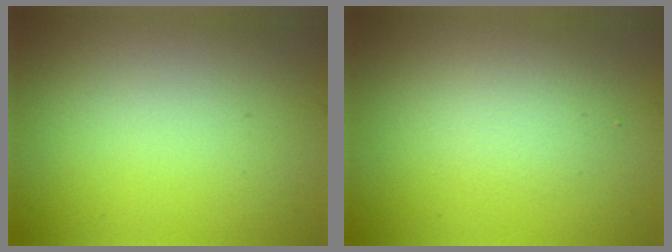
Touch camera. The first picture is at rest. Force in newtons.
{"total": 2.1, "press": 2.1, "slide": 0.0}